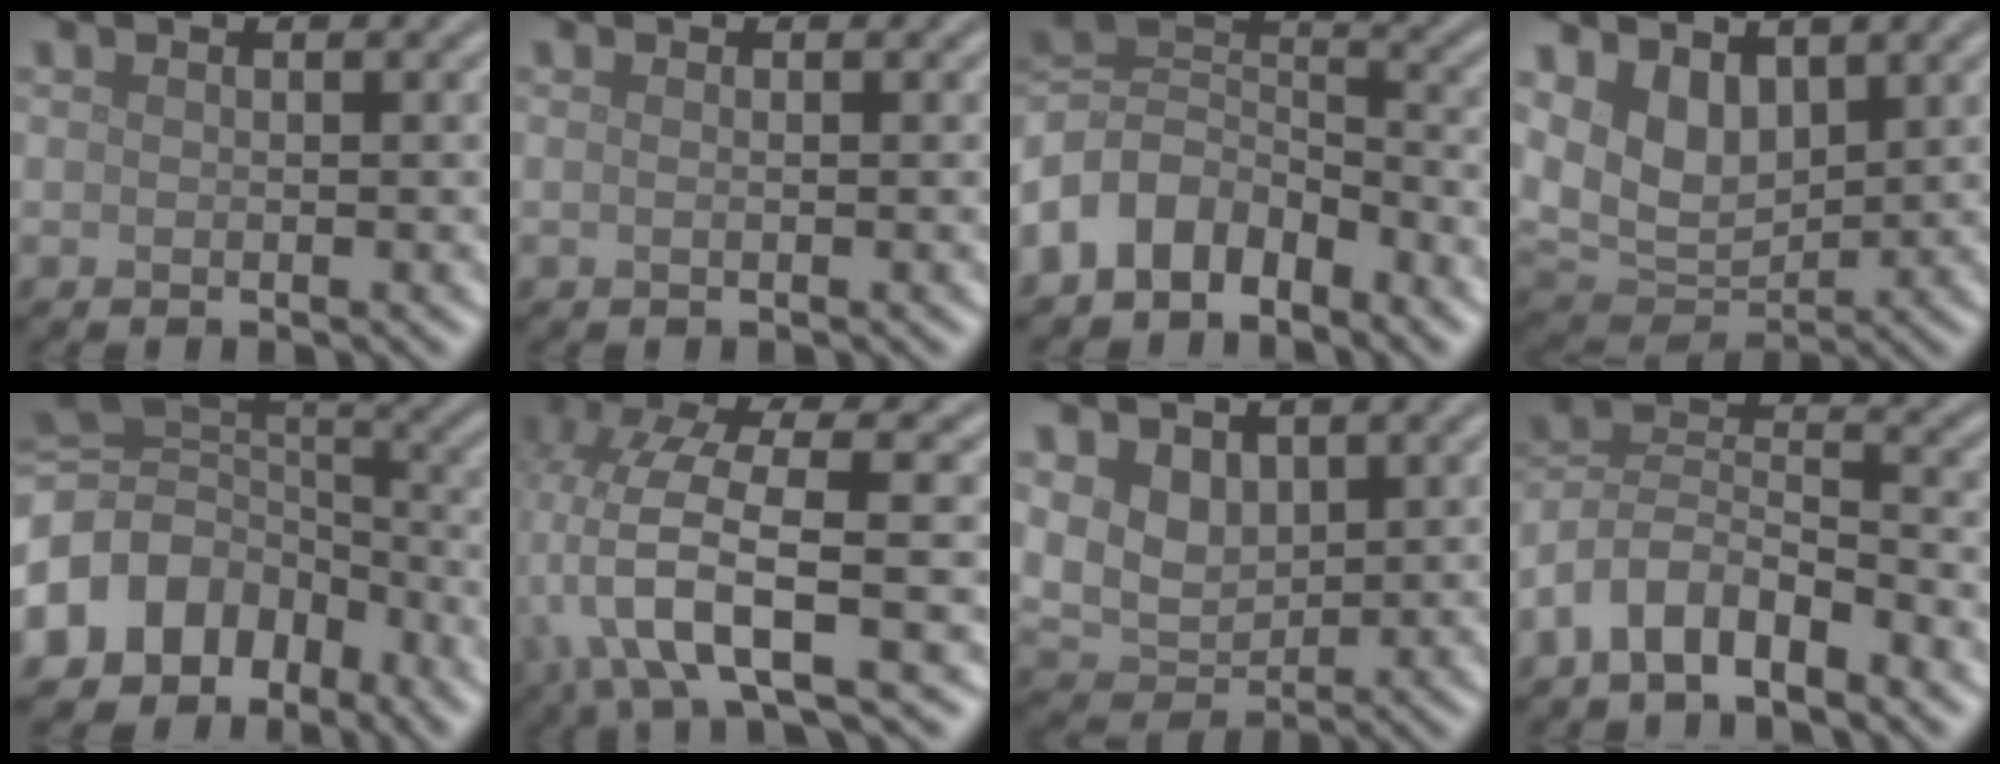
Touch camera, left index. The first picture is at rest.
{"total": 0.5, "force": [0.1, 0.2, 0.5], "torque": [-0.010, -0.003, -0.005]}
{"total": 6.9, "force": [-4.0, 4.1, 3.8], "torque": [-0.065, 0.006, -0.090]}
{"total": 6.2, "force": [2.5, 4.1, 4.0], "torque": [-0.085, -0.013, 0.048]}
{"total": 10.7, "force": [-5.3, 8.3, 4.2], "torque": [-0.106, 0.002, -0.100]}
{"total": 8.1, "force": [-2.7, 2.3, 7.3], "torque": [-0.149, 0.008, -0.055]}
{"total": 4.0, "force": [1.6, 2.9, 2.2], "torque": [-0.058, -0.008, 0.030]}
{"total": 5.7, "force": [-4.0, 2.2, 3.5], "torque": [-0.061, 0.004, -0.083]}